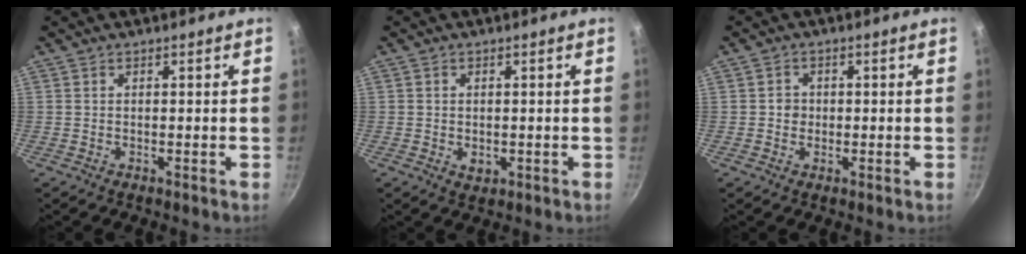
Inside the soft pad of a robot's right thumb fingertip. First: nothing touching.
{"total": 2.2, "force": [-0.4, 1.8, 1.3], "torque": [-0.023, -0.002, -0.002]}
{"total": 2.3, "force": [-0.1, 2.1, 0.8], "torque": [0.000, 0.007, -0.005]}